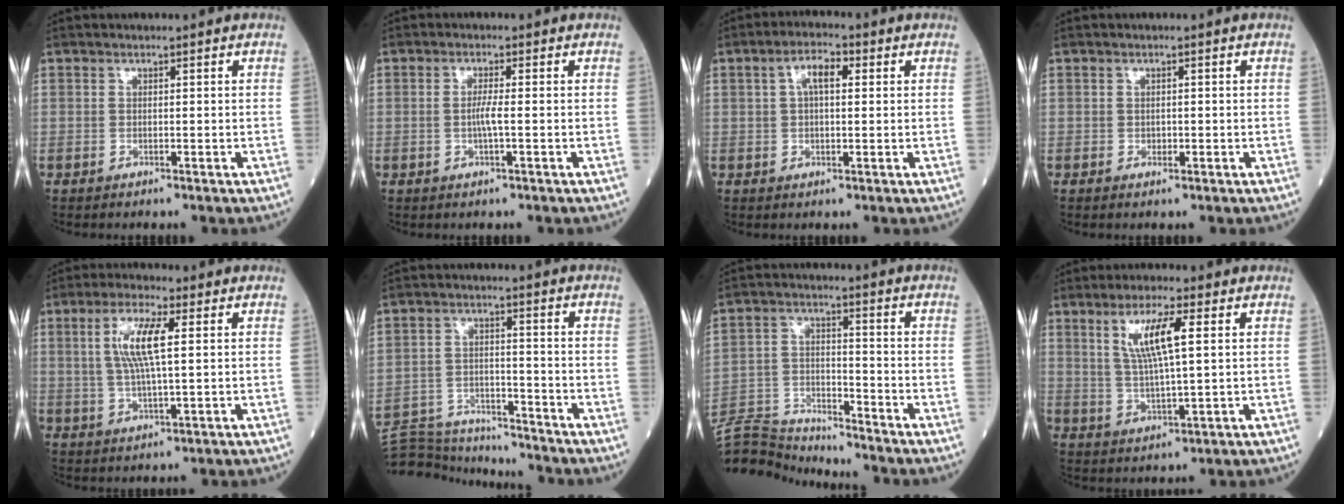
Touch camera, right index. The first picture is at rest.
{"total": 2.2, "force": [-0.4, -0.2, 2.1], "torque": [-0.042, -0.002, -0.008]}
{"total": 4.4, "force": [1.2, 1.6, 3.9], "torque": [-0.074, 0.017, 0.019]}
{"total": 0.8, "force": [-0.3, 0.5, 0.5], "torque": [-0.009, 0.000, -0.003]}
{"total": 7.8, "force": [1.8, 1.1, 7.5], "torque": [-0.158, 0.007, 0.035]}
{"total": 12.6, "force": [-12.4, 1.0, 1.3], "torque": [-0.024, 0.017, -0.200]}
{"total": 11.8, "force": [-11.8, -0.5, -0.1], "torque": [-0.006, 0.019, -0.223]}
{"total": 8.0, "force": [2.6, 0.7, 7.5], "torque": [-0.149, 0.003, 0.052]}